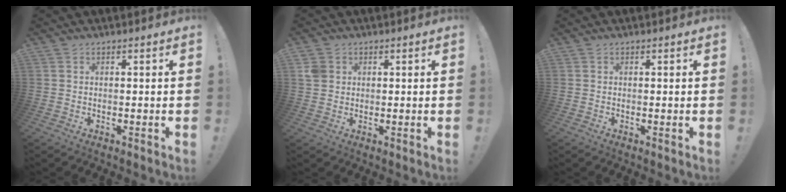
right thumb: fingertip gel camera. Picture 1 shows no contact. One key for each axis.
{"total": 3.7, "fx": 1.4, "fy": 3.1, "fz": 1.4, "tx": -0.019, "ty": 0.004, "tz": 0.028}
{"total": 0.0}